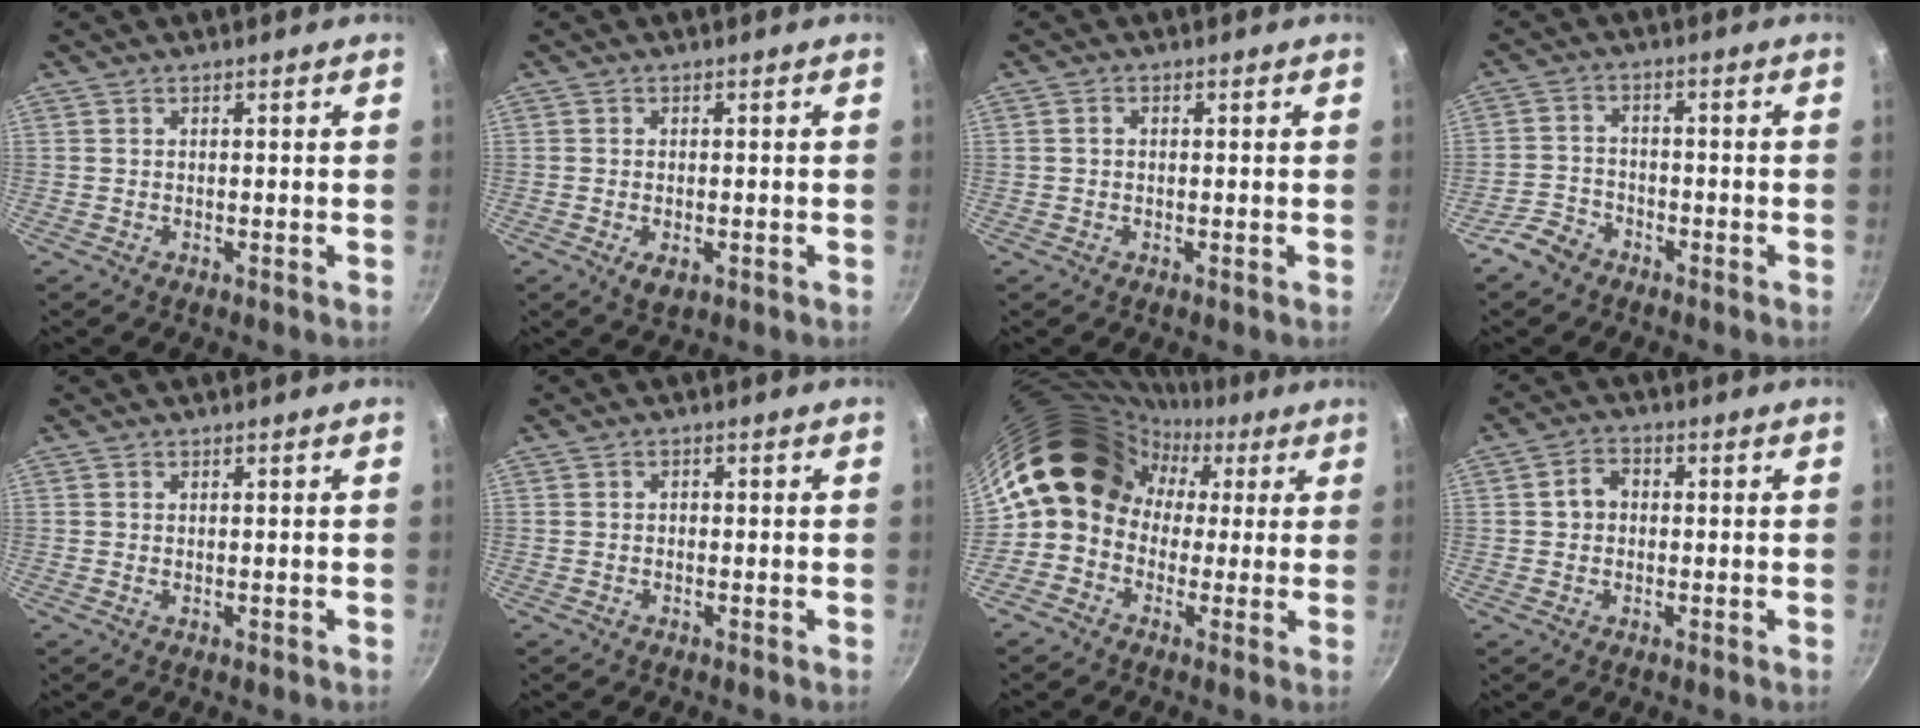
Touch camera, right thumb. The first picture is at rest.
{"total": 3.2, "force": [-1.1, 1.8, 2.5], "torque": [-0.041, -0.006, -0.014]}
{"total": 1.2, "force": [0.0, 0.9, 0.7], "torque": [-0.011, 0.007, 0.000]}
{"total": 5.9, "force": [-4.4, 3.5, 1.8], "torque": [-0.029, 0.040, -0.087]}
{"total": 0.0}
{"total": 0.9, "force": [-0.2, 0.7, 0.5], "torque": [-0.007, 0.004, -0.004]}
{"total": 15.8, "force": [1.1, 13.7, 7.8], "torque": [-0.093, 0.056, -0.004]}
{"total": 4.1, "force": [0.1, 3.4, 2.3], "torque": [-0.022, 0.014, -0.004]}